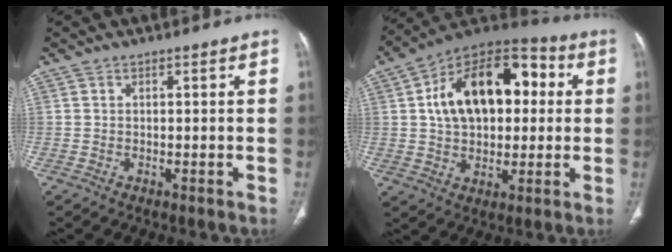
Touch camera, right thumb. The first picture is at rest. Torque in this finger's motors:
{"motor_torque": [1.41, 1.85, 0.58, 0.13, 0.26]}